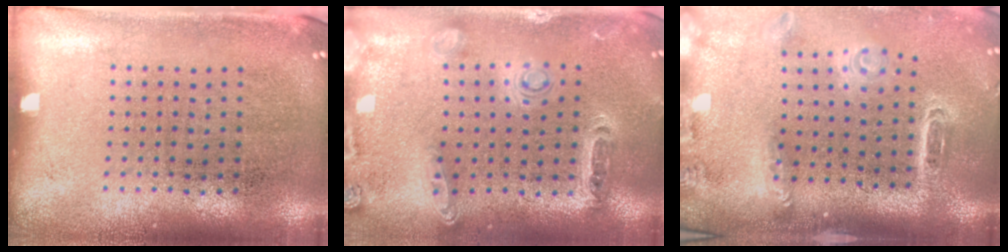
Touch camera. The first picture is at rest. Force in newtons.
{"total": 1.4, "press": 1.4, "slide": 0.3}
{"total": 2.9, "press": 2.1, "slide": 2.0}